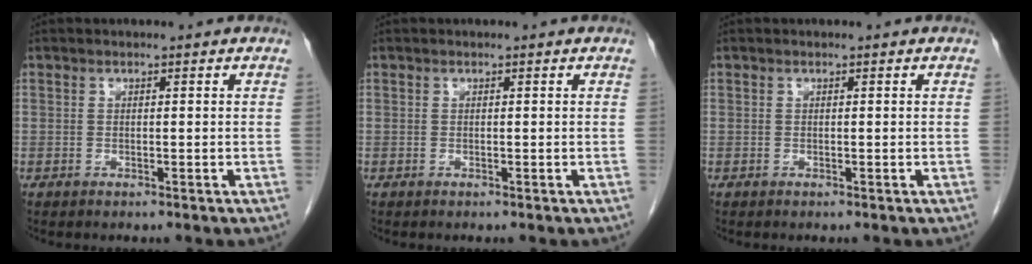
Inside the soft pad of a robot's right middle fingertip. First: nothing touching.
{"total": 0.0}
{"total": 0.0}